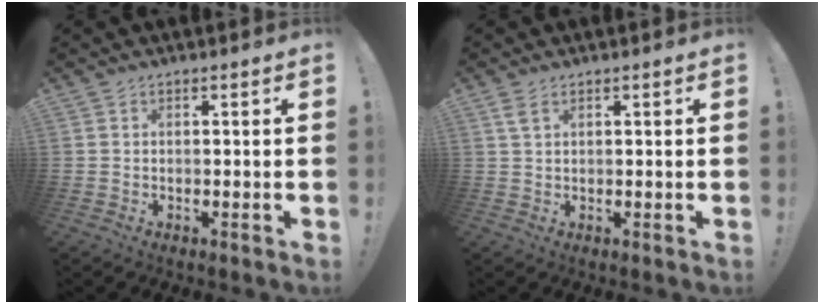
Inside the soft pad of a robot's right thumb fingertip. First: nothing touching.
{"total": 2.7, "force": [1.4, 1.2, 1.9], "torque": [-0.040, 0.000, 0.027]}